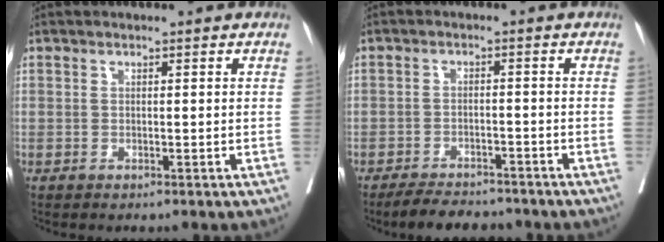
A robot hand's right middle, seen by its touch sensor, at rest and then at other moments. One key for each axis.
{"total": 6.1, "fx": -5.4, "fy": 2.2, "fz": 1.8, "tx": -0.031, "ty": -0.006, "tz": -0.083}